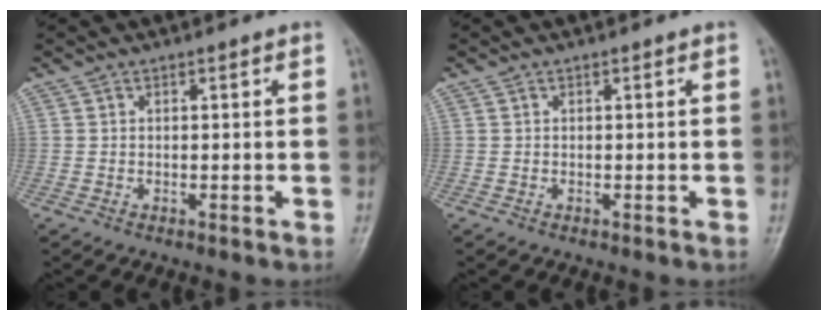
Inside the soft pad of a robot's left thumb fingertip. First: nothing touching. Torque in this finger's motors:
{"motor_torque": [-0.03, 0.03, -0.02, 0.02, 0.00]}